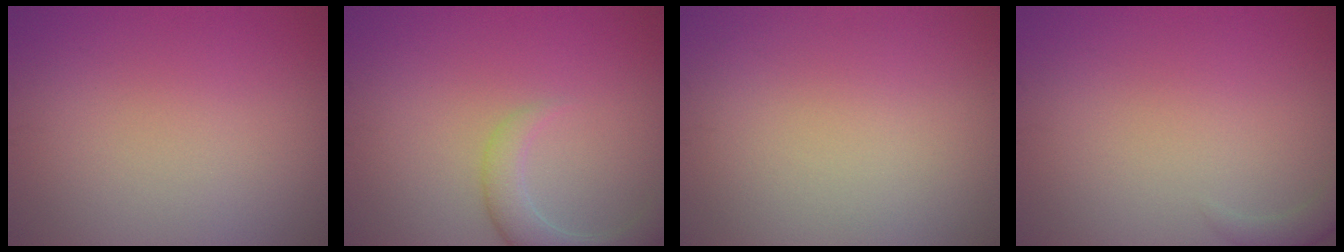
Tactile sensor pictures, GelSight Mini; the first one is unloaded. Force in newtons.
{"total": 3.4, "press": 3.4, "slide": 0.4}
{"total": 0.0}
{"total": 1.4, "press": 1.4, "slide": 0.2}